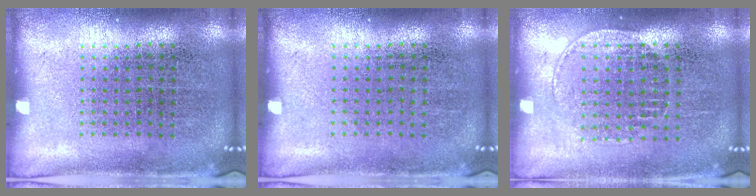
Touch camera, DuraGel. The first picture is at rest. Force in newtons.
{"total": 0.0}
{"total": 1.2, "press": 1.0, "slide": 0.5}